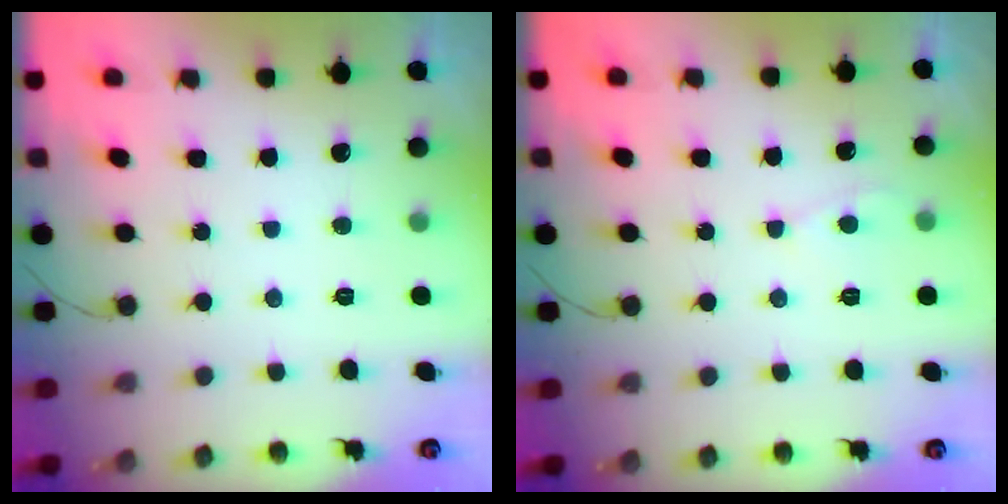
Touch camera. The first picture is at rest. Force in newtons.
{"total": 2.9, "press": 2.9, "slide": 0.3}